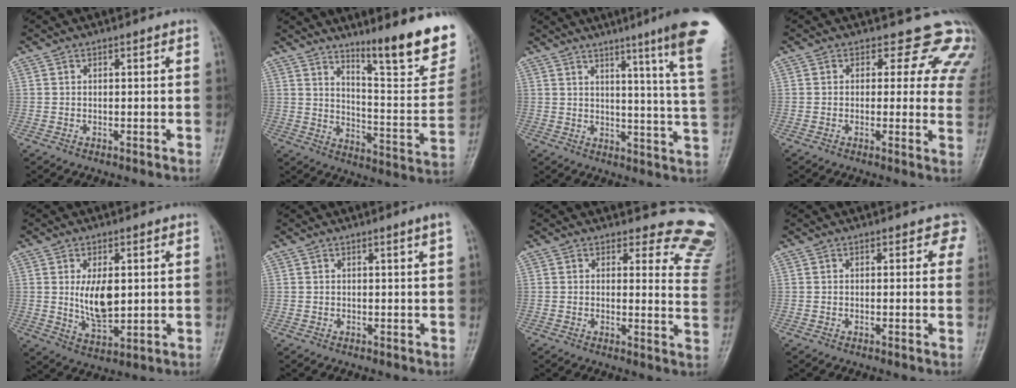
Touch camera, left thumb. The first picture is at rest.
{"total": 20.3, "force": [13.6, 3.7, 14.5], "torque": [-0.162, -0.092, 0.201]}
{"total": 18.2, "force": [12.4, -0.6, 13.4], "torque": [-0.161, -0.080, 0.137]}
{"total": 9.9, "force": [7.3, 5.7, 3.5], "torque": [0.017, -0.026, 0.052]}
{"total": 8.4, "force": [1.1, 4.4, 7.0], "torque": [-0.109, -0.019, 0.030]}
{"total": 1.4, "force": [0.8, -0.5, 1.1], "torque": [-0.021, -0.006, 0.013]}
{"total": 11.9, "force": [11.3, 3.8, 0.7], "torque": [0.048, -0.117, 0.080]}
{"total": 2.7, "force": [1.4, 1.8, 1.3], "torque": [0.016, -0.004, 0.002]}